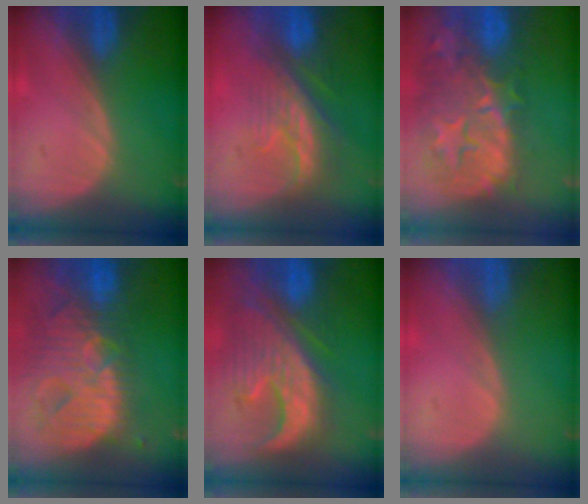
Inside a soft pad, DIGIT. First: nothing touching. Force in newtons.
{"total": 8.4, "press": 7.5, "slide": 3.7}
{"total": 13.7, "press": 11.8, "slide": 6.9}
{"total": 13.8, "press": 11.7, "slide": 7.4}
{"total": 12.3, "press": 11.3, "slide": 4.8}
{"total": 0.0}